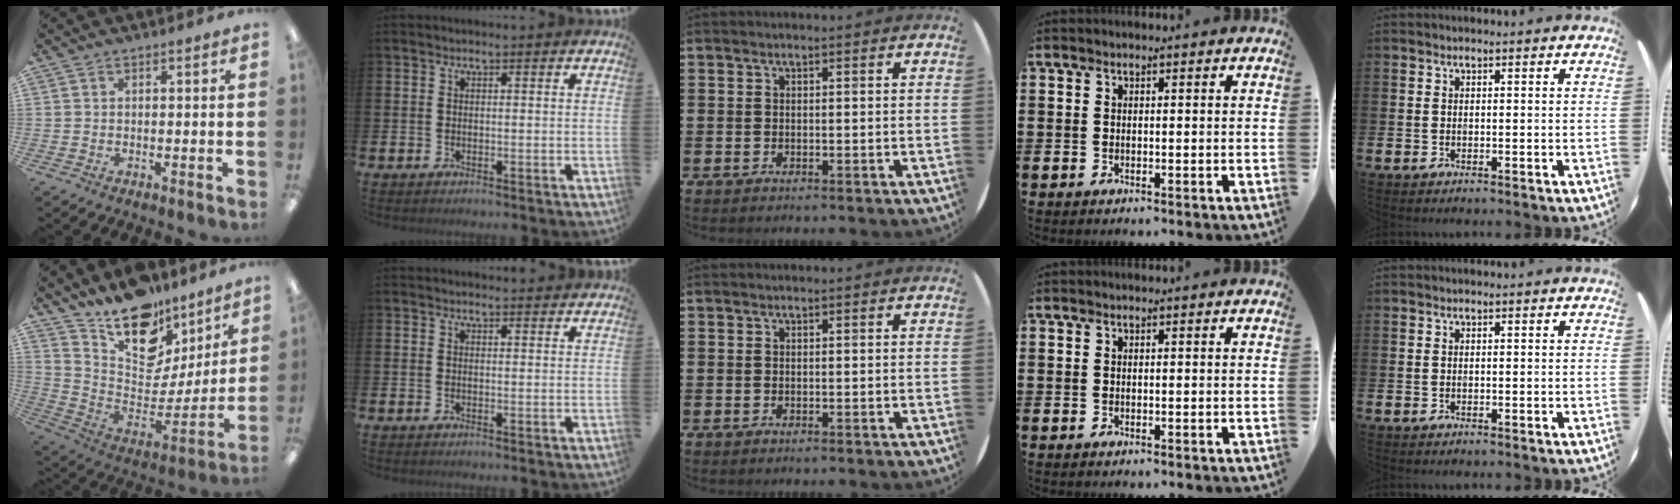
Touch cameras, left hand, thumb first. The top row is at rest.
{"thumb": {"total": 17.7, "force": [13.3, 9.3, 7.2], "torque": [-0.116, -0.108, 0.239]}, "index": {"total": 0.8, "force": [0.8, 0.2, 0.1], "torque": [0.008, -0.002, 0.013]}}